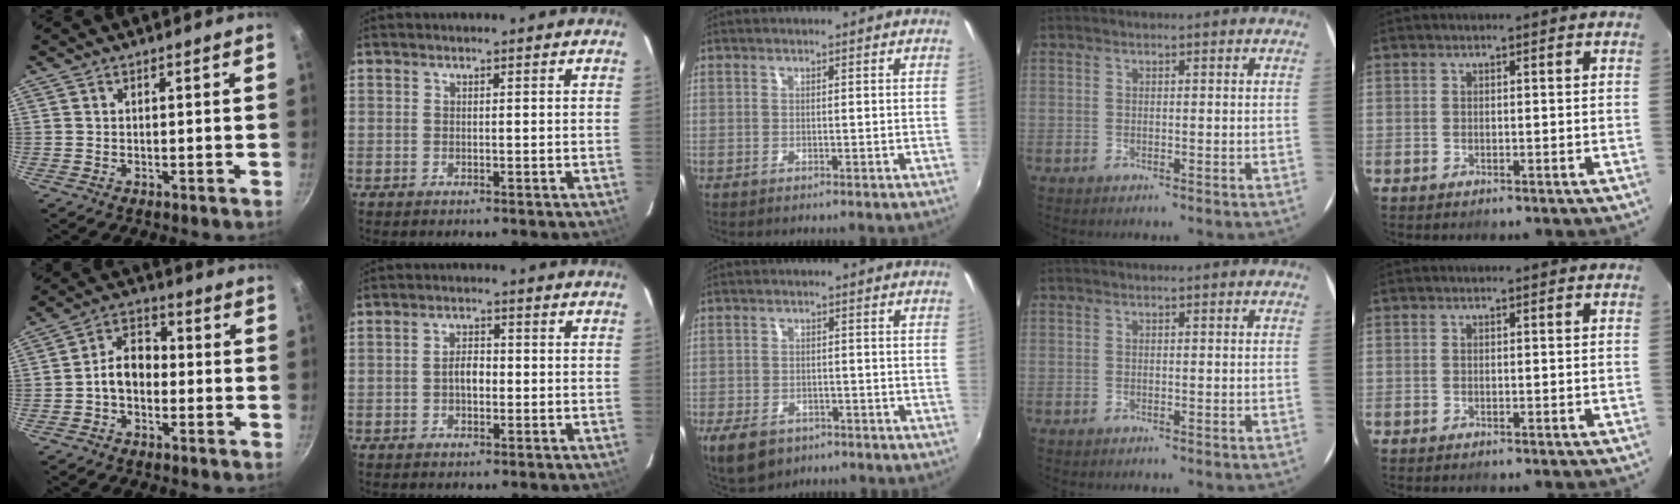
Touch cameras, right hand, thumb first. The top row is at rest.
{"thumb": {"total": 7.4, "force": [-1.4, 5.3, 5.0], "torque": [-0.054, 0.033, -0.038]}, "index": {"total": 3.2, "force": [-0.5, 1.9, 2.5], "torque": [-0.045, 0.009, -0.008]}, "middle": {"total": 7.9, "force": [-4.9, 4.8, 4.0], "torque": [-0.096, -0.020, -0.081]}}